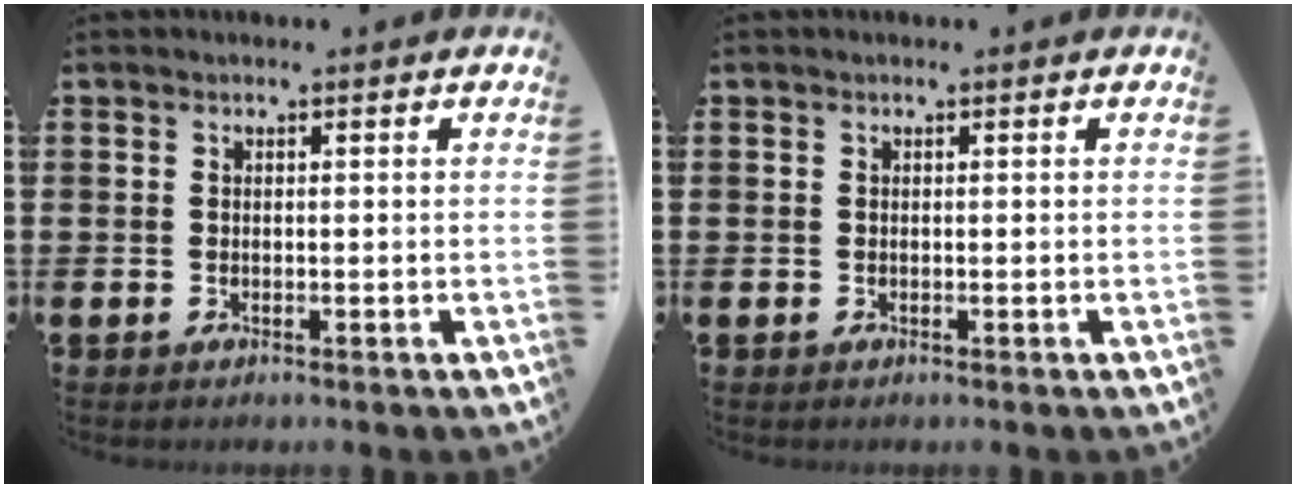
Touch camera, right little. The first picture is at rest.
{"total": 0.0}